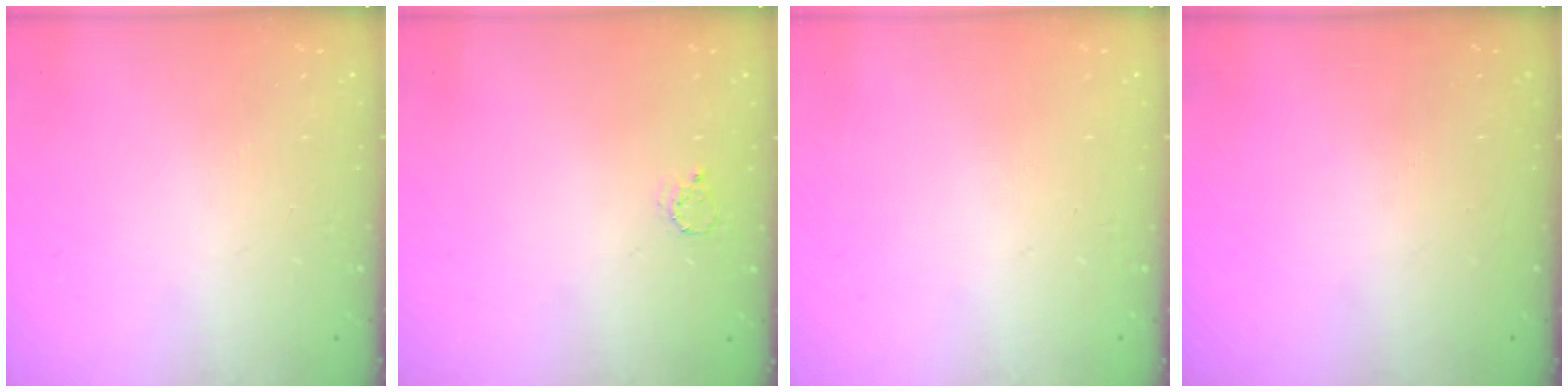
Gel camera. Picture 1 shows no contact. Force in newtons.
{"total": 2.4, "press": 2.4, "slide": 0.3}
{"total": 0.0}
{"total": 0.0}